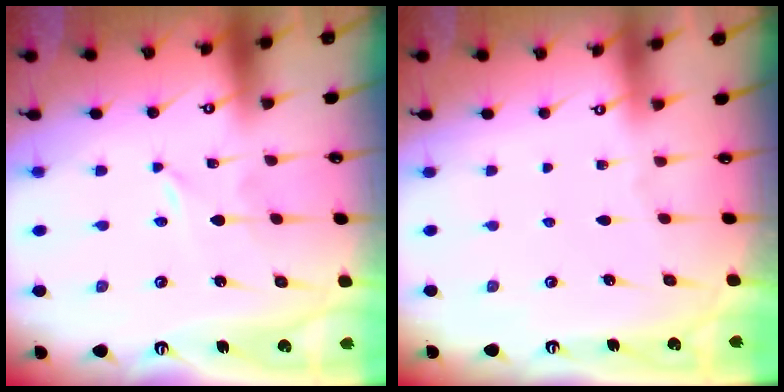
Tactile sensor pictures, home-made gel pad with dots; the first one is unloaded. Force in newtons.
{"total": 0.0}